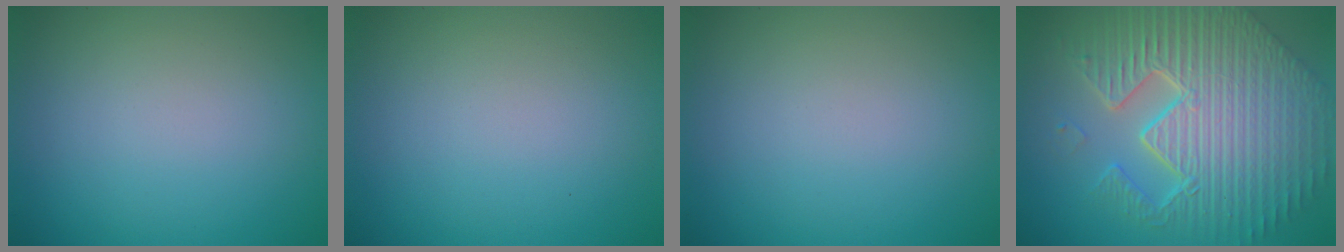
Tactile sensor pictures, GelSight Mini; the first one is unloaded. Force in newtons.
{"total": 0.0}
{"total": 0.0}
{"total": 11.6, "press": 7.4, "slide": 8.9}